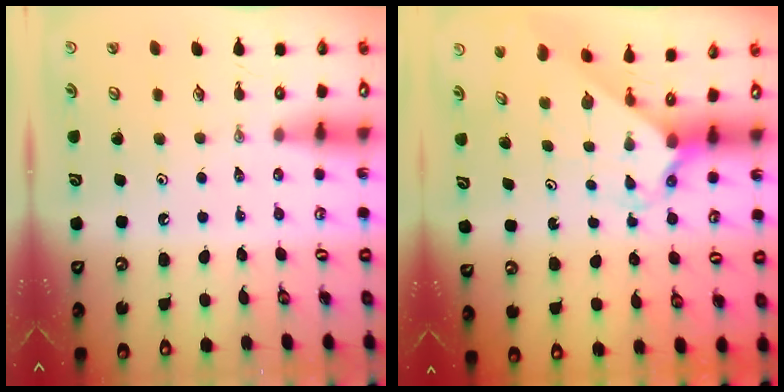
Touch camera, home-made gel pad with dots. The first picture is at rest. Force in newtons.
{"total": 2.3, "press": 2.3, "slide": 0.2}